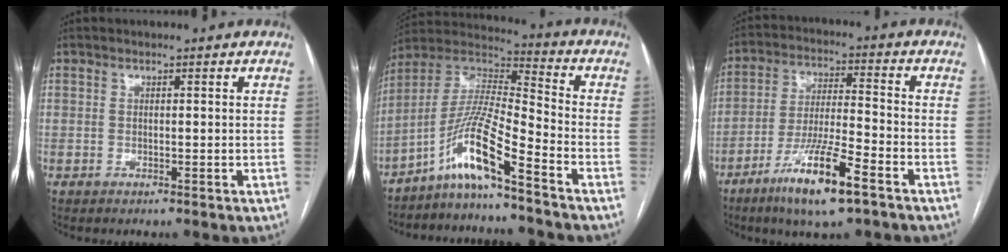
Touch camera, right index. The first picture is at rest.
{"total": 11.2, "force": [-7.5, -0.6, 8.3], "torque": [-0.170, 0.005, -0.146]}
{"total": 12.2, "force": [-7.3, 1.0, 9.8], "torque": [-0.188, -0.022, -0.131]}